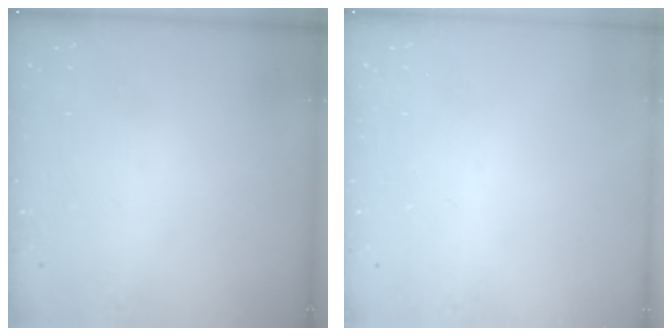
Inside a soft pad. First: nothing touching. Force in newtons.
{"total": 0.0}